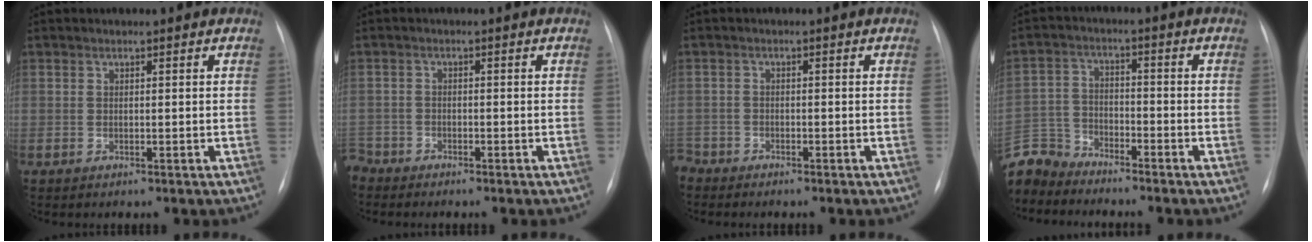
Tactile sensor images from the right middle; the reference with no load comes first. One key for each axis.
{"total": 3.0, "fx": -2.8, "fy": 1.1, "fz": -0.2, "tx": 0.009, "ty": -0.002, "tz": -0.054}
{"total": 2.6, "fx": -2.4, "fy": 1.0, "fz": -0.2, "tx": 0.007, "ty": -0.001, "tz": -0.047}
{"total": 7.8, "fx": -7.6, "fy": 1.9, "fz": -0.4, "tx": 0.006, "ty": 0.010, "tz": -0.158}